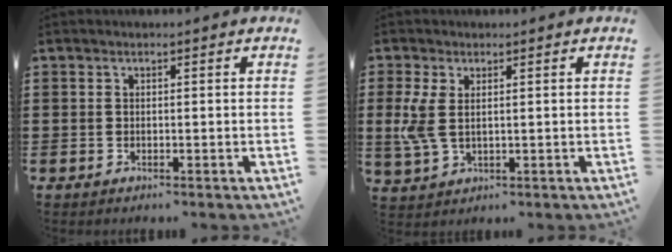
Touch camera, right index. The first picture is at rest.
{"total": 4.9, "force": [0.7, 2.4, 4.2], "torque": [-0.105, -0.003, 0.009]}